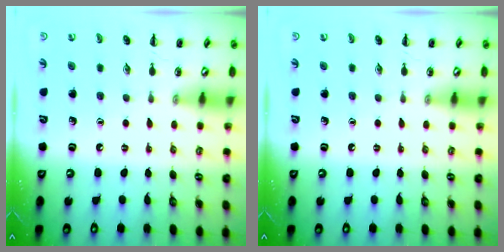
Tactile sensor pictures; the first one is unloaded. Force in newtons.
{"total": 0.0}